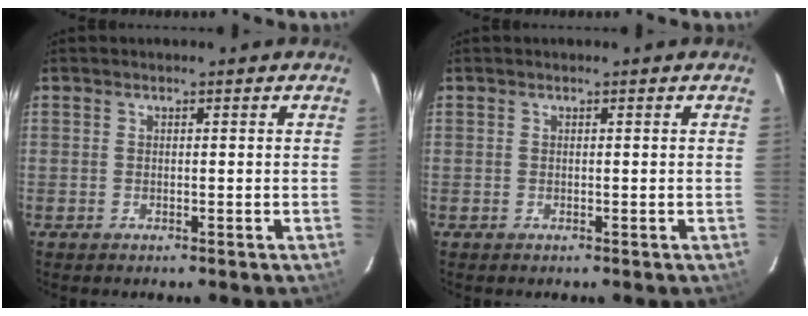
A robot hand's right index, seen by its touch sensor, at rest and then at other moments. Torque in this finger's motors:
{"motor_torque": [0.05, 0.05, 0.00, 0.00]}